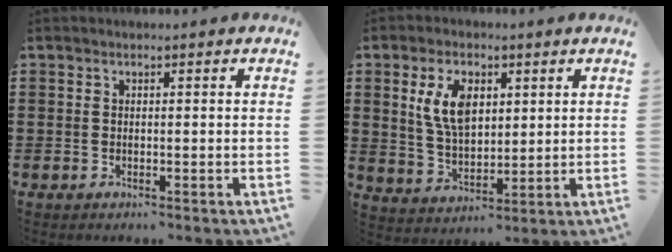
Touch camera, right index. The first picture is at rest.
{"total": 8.2, "force": [2.7, 4.6, 6.2], "torque": [-0.141, 0.012, 0.046]}